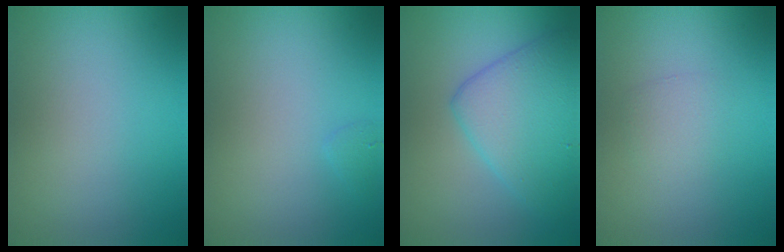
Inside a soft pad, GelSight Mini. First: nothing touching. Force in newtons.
{"total": 0.6, "press": 0.6, "slide": 0.1}
{"total": 6.0, "press": 6.0, "slide": 0.1}
{"total": 1.4, "press": 1.4, "slide": 0.1}